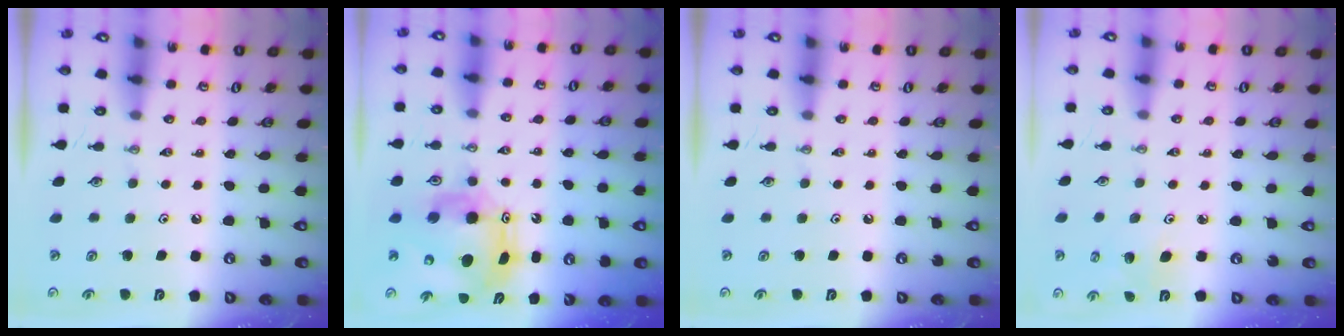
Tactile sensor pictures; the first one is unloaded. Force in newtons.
{"total": 11.5, "press": 11.4, "slide": 1.1}
{"total": 0.0}
{"total": 5.6, "press": 5.5, "slide": 0.8}